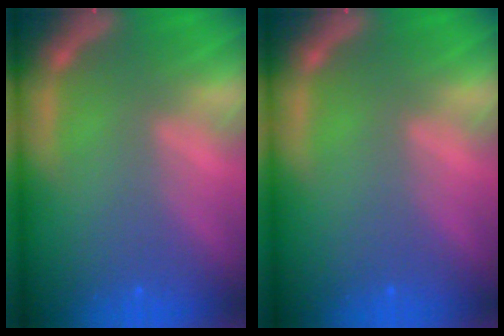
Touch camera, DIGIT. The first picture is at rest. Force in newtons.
{"total": 0.0}